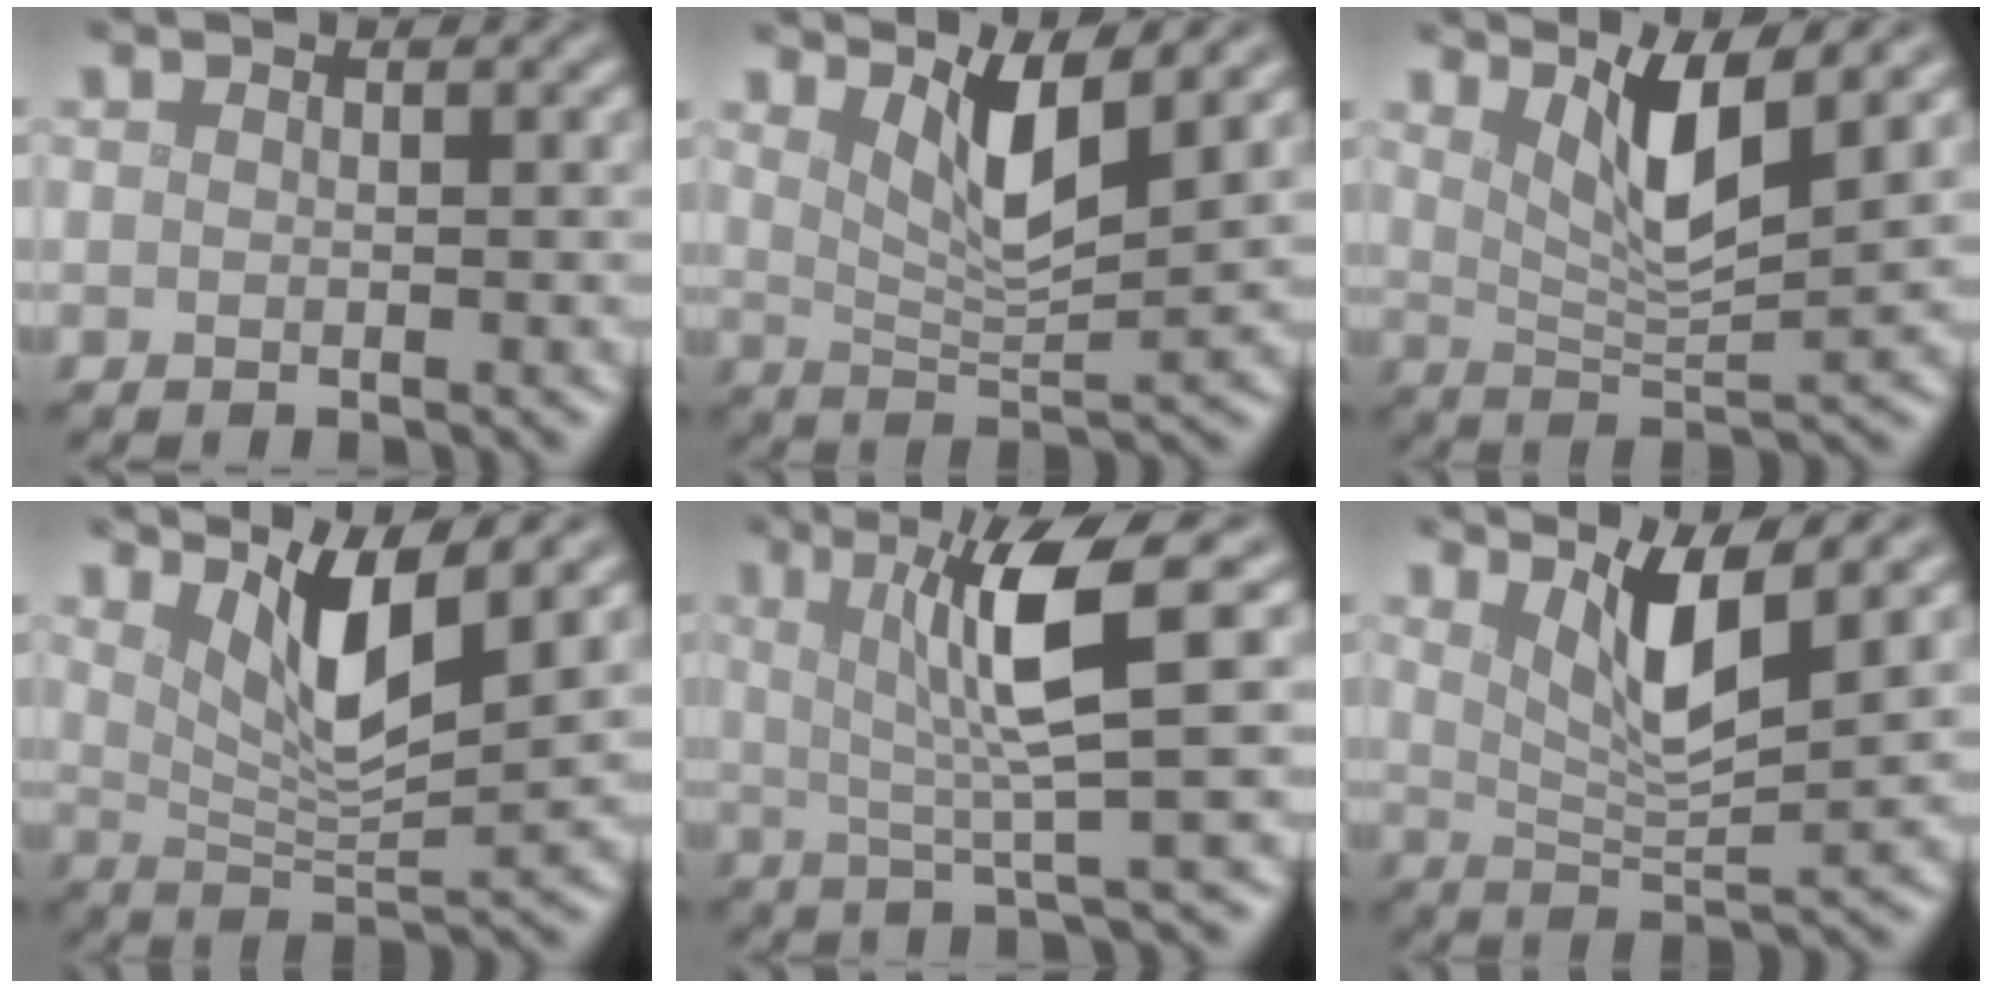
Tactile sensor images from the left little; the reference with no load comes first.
{"total": 4.9, "force": [2.8, 1.0, 3.9], "torque": [-0.072, -0.009, 0.052]}
{"total": 5.3, "force": [2.8, 1.0, 4.3], "torque": [-0.077, -0.009, 0.053]}
{"total": 5.9, "force": [3.2, 1.3, 4.8], "torque": [-0.084, -0.009, 0.060]}
{"total": 7.1, "force": [1.7, 1.1, 6.8], "torque": [-0.117, 0.006, 0.029]}
{"total": 5.2, "force": [2.7, 1.0, 4.3], "torque": [-0.078, -0.009, 0.051]}